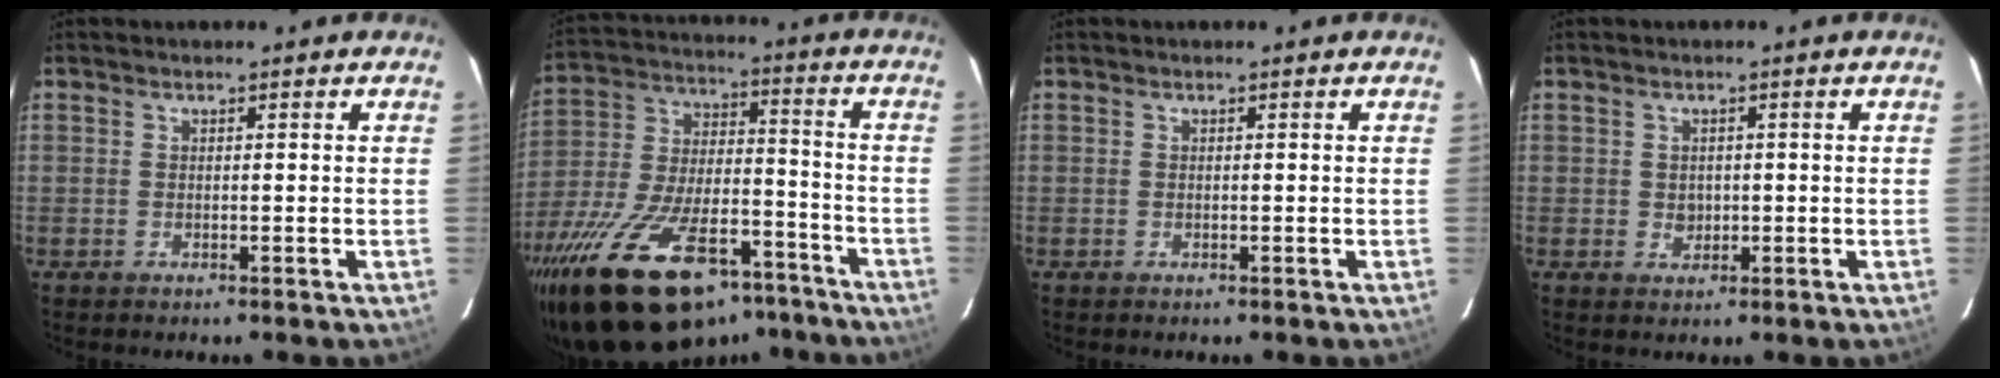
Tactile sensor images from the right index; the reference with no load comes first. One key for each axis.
{"total": 30.4, "fx": -20.8, "fy": 12.9, "fz": 18.1, "tx": -0.353, "ty": -0.020, "tz": -0.316}
{"total": 0.0}
{"total": 2.1, "fx": 0.0, "fy": 1.9, "fz": 0.8, "tx": -0.012, "ty": 0.004, "tz": 0.002}